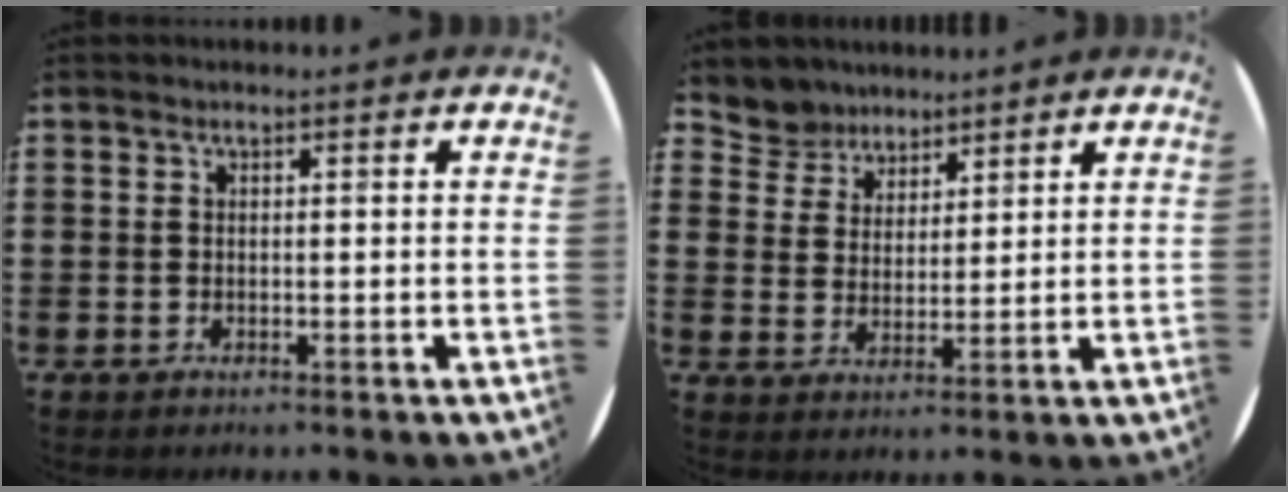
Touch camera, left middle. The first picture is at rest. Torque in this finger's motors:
{"motor_torque": [0.33, -0.31, -0.14, -0.03]}